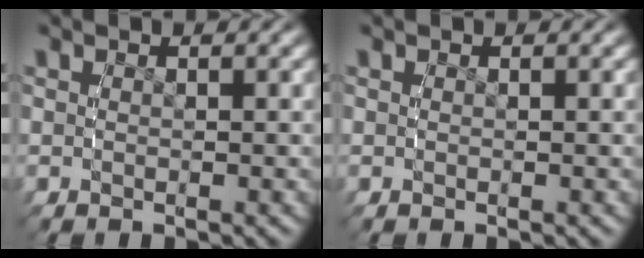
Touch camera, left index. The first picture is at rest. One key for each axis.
{"total": 0.0}